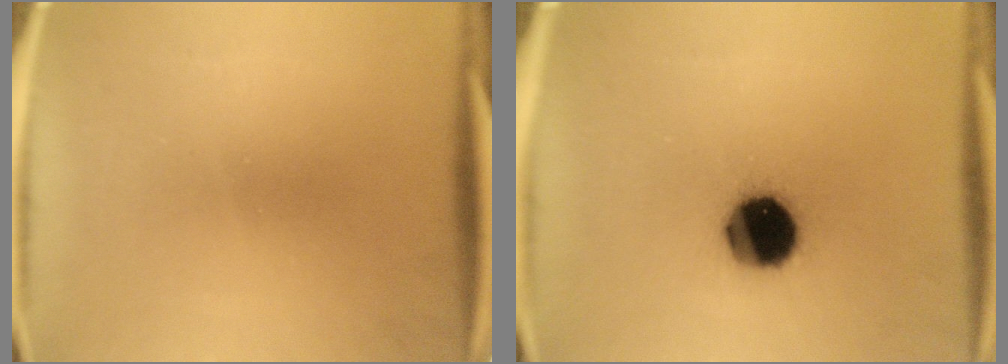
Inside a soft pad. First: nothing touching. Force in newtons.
{"total": 15.9}